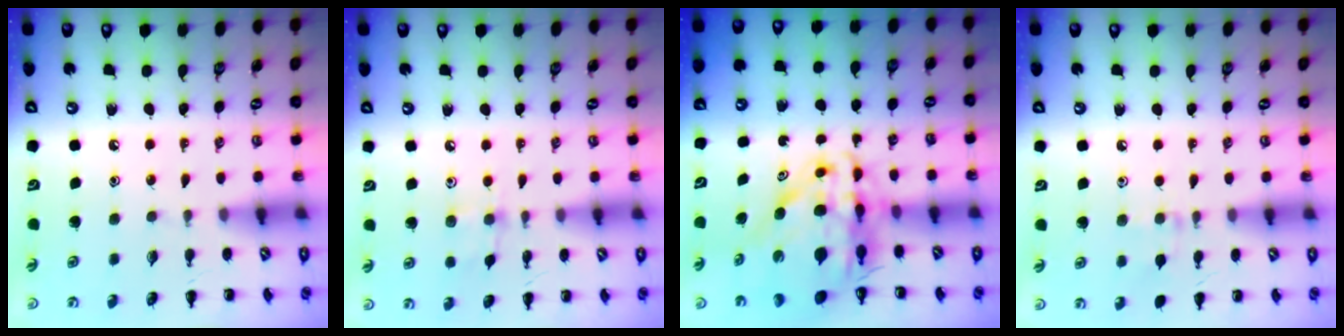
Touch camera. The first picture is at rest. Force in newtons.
{"total": 6.0, "press": 5.7, "slide": 1.8}
{"total": 12.7, "press": 12.0, "slide": 4.0}
{"total": 6.5, "press": 6.2, "slide": 2.2}